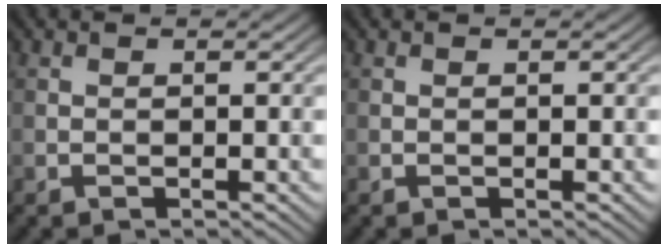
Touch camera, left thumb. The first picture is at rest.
{"total": 0.0}